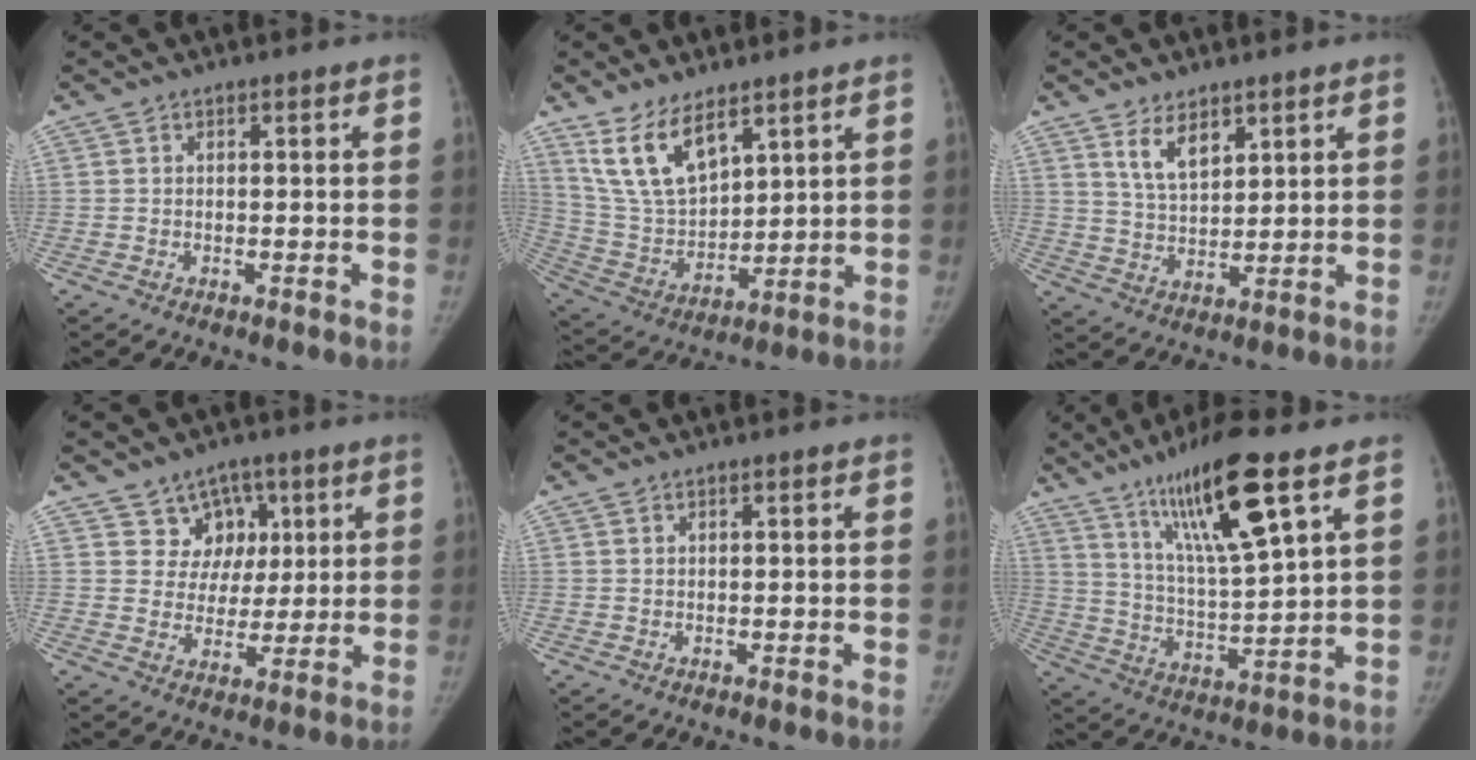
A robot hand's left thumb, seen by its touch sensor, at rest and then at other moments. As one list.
[{"total": 12.7, "force": [8.1, 5.8, 7.9], "torque": [-0.131, -0.038, 0.178]}, {"total": 6.6, "force": [4.1, 3.2, 4.1], "torque": [-0.057, -0.031, 0.083]}, {"total": 7.9, "force": [4.0, 6.6, 1.6], "torque": [0.020, -0.017, 0.068]}, {"total": 0.0}, {"total": 16.8, "force": [9.5, 2.4, 13.6], "torque": [-0.237, -0.046, 0.179]}]